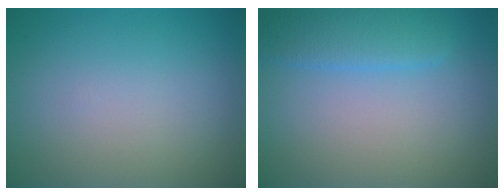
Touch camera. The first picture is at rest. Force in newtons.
{"total": 2.8, "press": 2.8, "slide": 0.1}